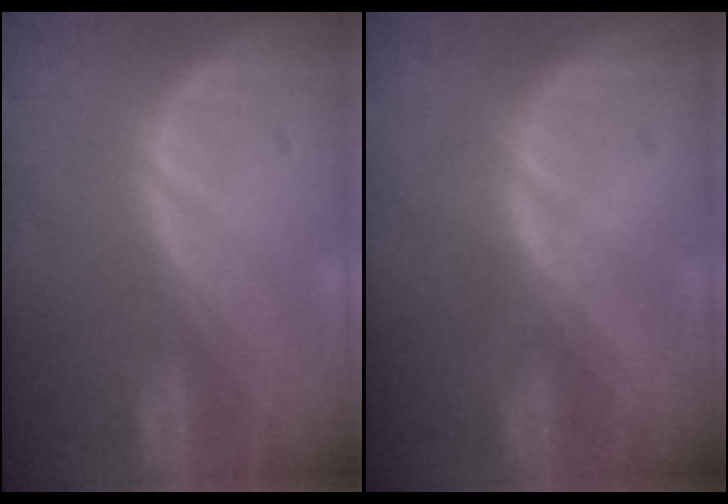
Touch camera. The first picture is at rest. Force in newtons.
{"total": 0.7, "press": 0.5, "slide": 0.4}